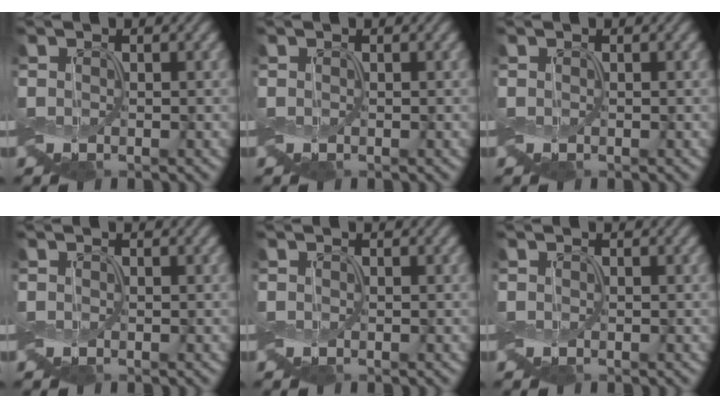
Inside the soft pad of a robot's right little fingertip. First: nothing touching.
{"total": 0.0}
{"total": 0.0}
{"total": 0.0}
{"total": 0.0}
{"total": 0.0}